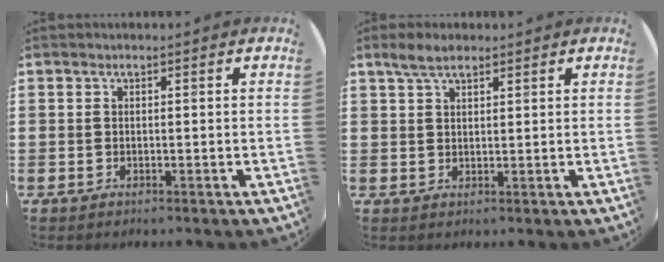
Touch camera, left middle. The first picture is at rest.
{"total": 3.2, "force": [2.5, 1.2, 1.6], "torque": [-0.028, 0.003, 0.045]}